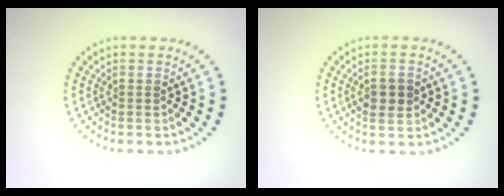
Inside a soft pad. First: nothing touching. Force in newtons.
{"total": 2.1, "press": 2.1, "slide": 0.1}